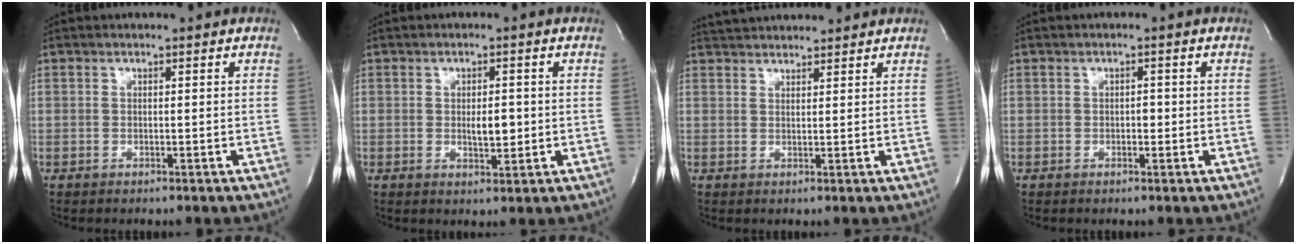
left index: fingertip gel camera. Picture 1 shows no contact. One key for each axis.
{"total": 3.4, "fx": -0.1, "fy": 1.3, "fz": 3.1, "tx": -0.050, "ty": -0.003, "tz": 0.001}
{"total": 6.4, "fx": 6.2, "fy": 0.9, "fz": 1.5, "tx": -0.030, "ty": 0.036, "tz": 0.096}
{"total": 1.2, "fx": -0.2, "fy": 0.6, "fz": 1.0, "tx": -0.013, "ty": 0.002, "tz": -0.003}